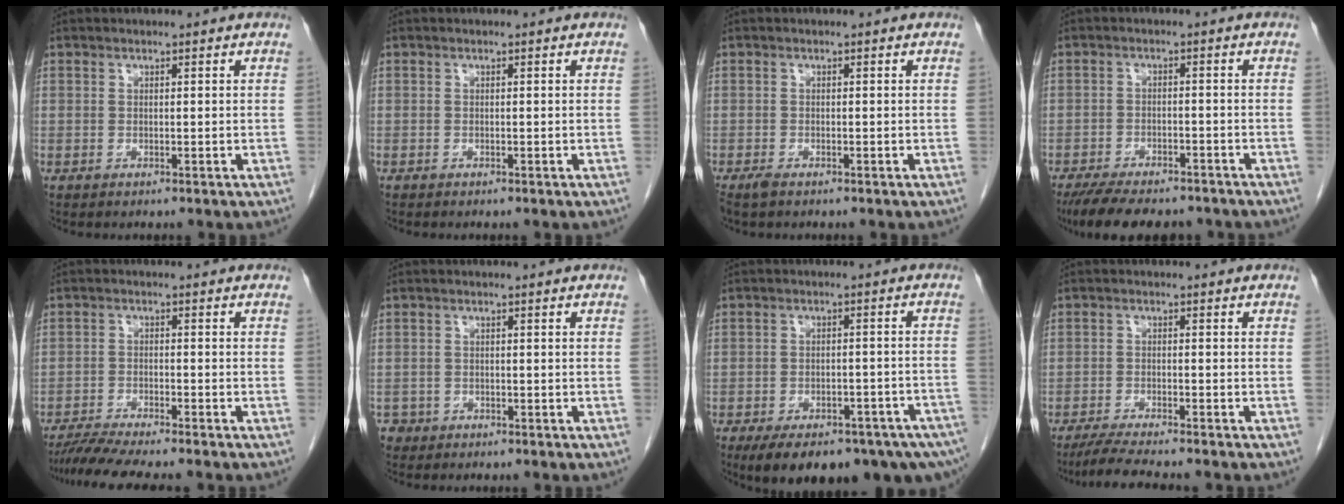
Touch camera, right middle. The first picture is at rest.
{"total": 0.0}
{"total": 1.7, "force": [-1.3, 0.5, 1.0], "torque": [-0.024, -0.005, -0.022]}
{"total": 12.4, "force": [-10.5, 3.9, 5.4], "torque": [-0.095, -0.007, -0.150]}
{"total": 7.4, "force": [-6.6, -0.5, 3.5], "torque": [-0.056, -0.021, -0.110]}
{"total": 1.8, "force": [-1.2, 1.4, -0.2], "torque": [-0.001, 0.008, -0.021]}
{"total": 18.8, "force": [-13.2, 6.9, 11.5], "torque": [-0.144, 0.004, -0.168]}
{"total": 6.4, "force": [-5.6, -0.3, 3.0], "torque": [-0.053, -0.022, -0.095]}